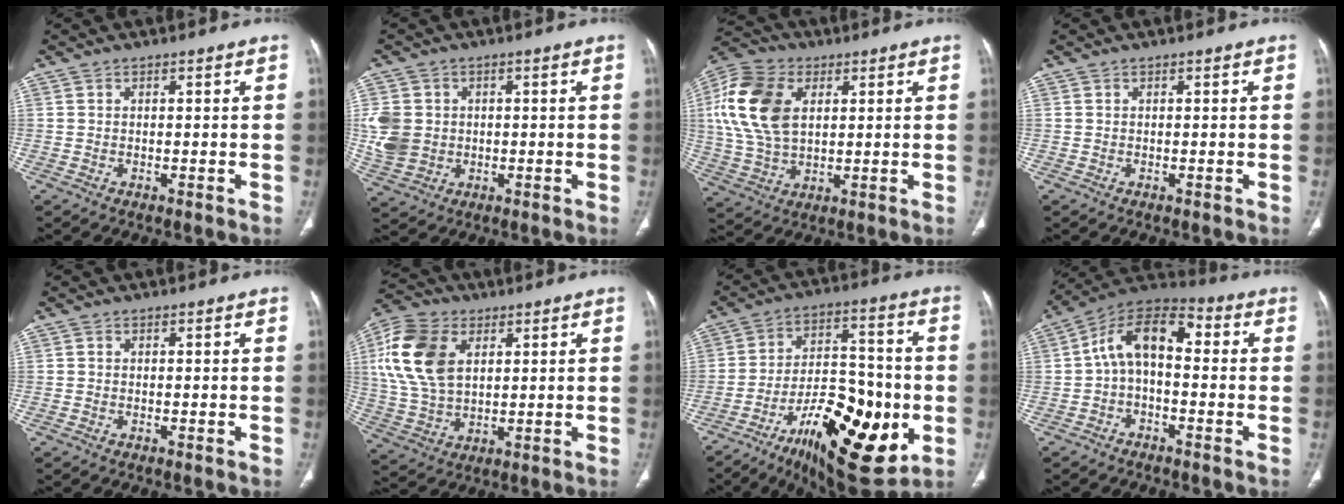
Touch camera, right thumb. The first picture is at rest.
{"total": 9.1, "force": [0.3, 7.9, 4.6], "torque": [-0.094, 0.004, 0.017]}
{"total": 16.4, "force": [4.0, 10.7, 11.8], "torque": [-0.237, 0.002, 0.074]}
{"total": 0.0}
{"total": 0.0}
{"total": 15.8, "force": [4.6, 10.2, 11.1], "torque": [-0.224, -0.002, 0.088]}
{"total": 25.3, "force": [-8.5, 10.9, 21.2], "torque": [-0.304, 0.030, -0.117]}
{"total": 11.1, "force": [0.2, 6.3, 9.2], "torque": [-0.140, 0.045, -0.011]}